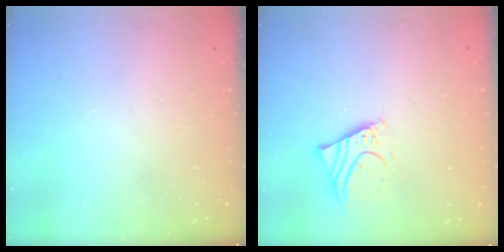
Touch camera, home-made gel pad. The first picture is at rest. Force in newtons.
{"total": 5.4, "press": 5.4, "slide": 0.6}